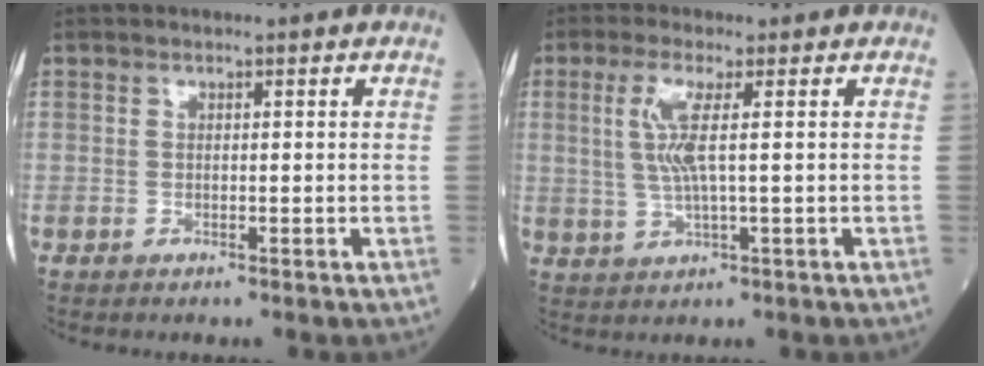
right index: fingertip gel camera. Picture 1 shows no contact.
{"total": 5.2, "force": [1.1, 0.2, 5.0], "torque": [-0.117, -0.002, 0.024]}